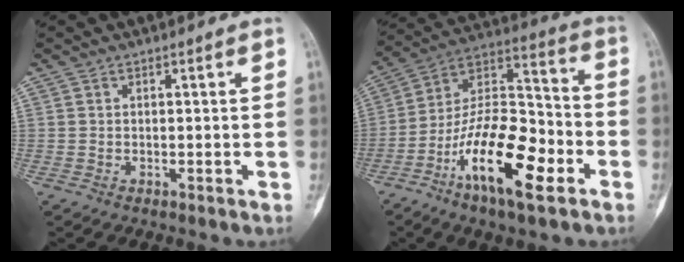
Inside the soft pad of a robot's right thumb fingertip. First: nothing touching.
{"total": 20.4, "force": [-8.8, 7.8, 16.7], "torque": [-0.282, 0.055, -0.154]}